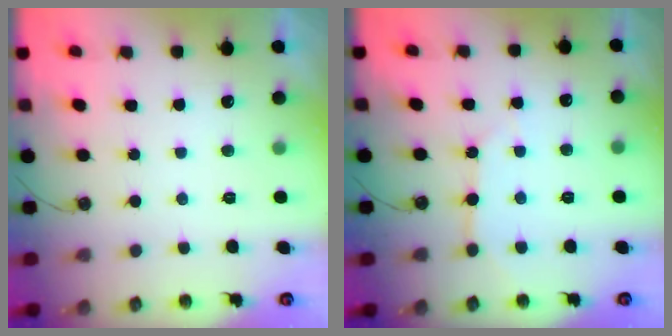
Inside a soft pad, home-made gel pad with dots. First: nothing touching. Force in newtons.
{"total": 3.8, "press": 3.7, "slide": 0.5}